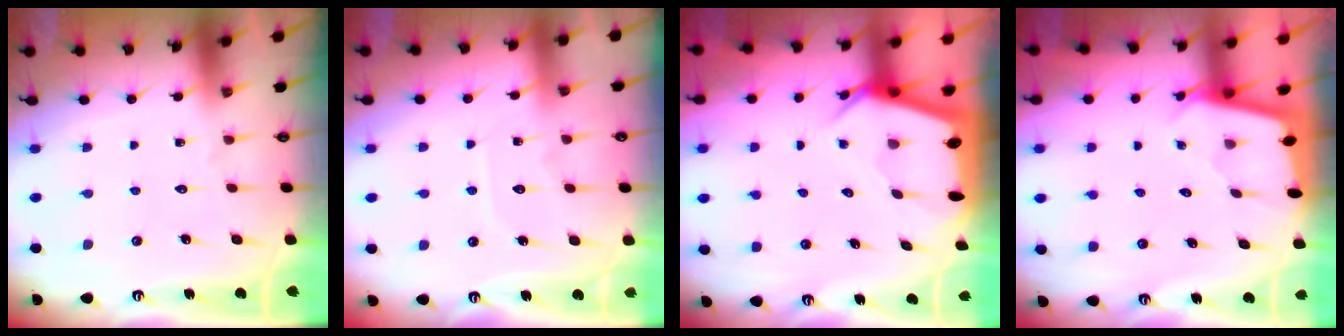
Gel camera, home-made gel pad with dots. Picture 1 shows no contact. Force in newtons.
{"total": 5.2, "press": 5.2, "slide": 0.6}
{"total": 5.3, "press": 5.2, "slide": 0.4}
{"total": 1.8, "press": 1.8, "slide": 0.2}